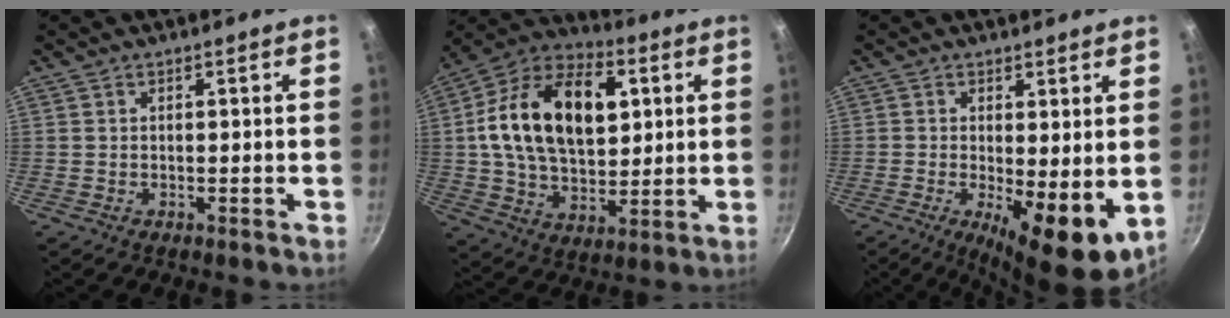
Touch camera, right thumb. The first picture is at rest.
{"total": 23.0, "force": [4.8, 14.4, 17.3], "torque": [-0.274, 0.011, 0.070]}
{"total": 10.3, "force": [-1.0, 3.4, 9.7], "torque": [-0.135, -0.018, -0.007]}